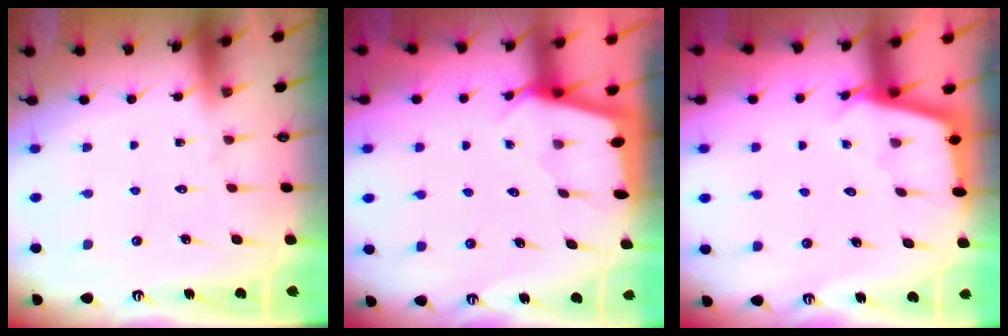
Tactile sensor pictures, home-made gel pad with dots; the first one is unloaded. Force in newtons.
{"total": 2.2, "press": 2.2, "slide": 0.3}
{"total": 2.9, "press": 2.9, "slide": 0.3}